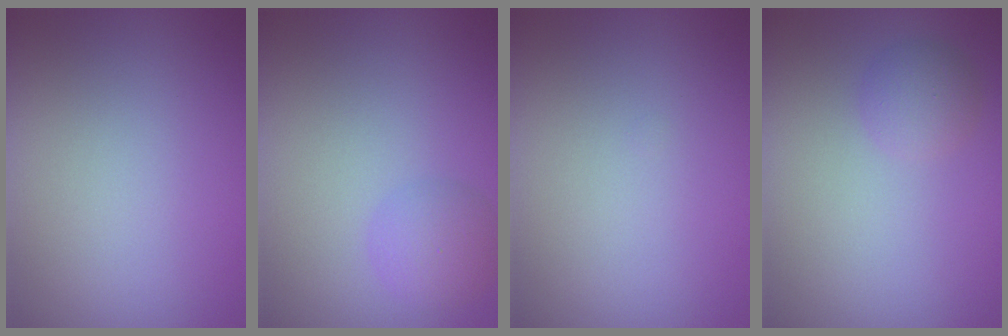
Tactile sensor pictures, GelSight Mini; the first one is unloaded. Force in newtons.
{"total": 2.5, "press": 2.5, "slide": 0.1}
{"total": 0.0}
{"total": 1.7, "press": 1.7, "slide": 0.1}